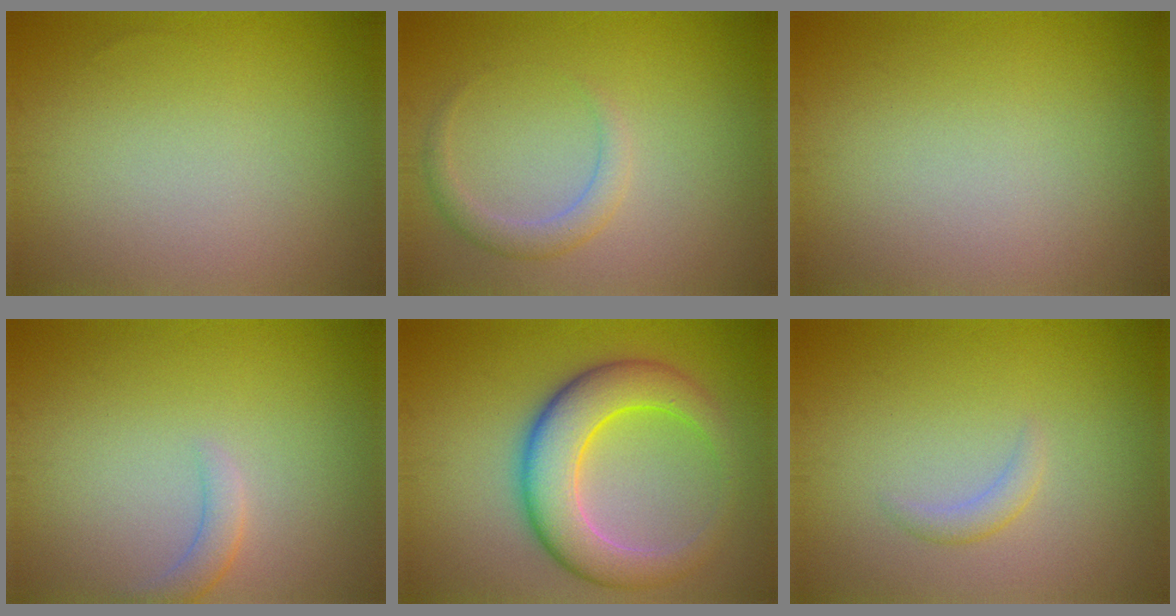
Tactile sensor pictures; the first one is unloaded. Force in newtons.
{"total": 1.9, "press": 1.9, "slide": 0.1}
{"total": 0.0}
{"total": 1.6, "press": 1.5, "slide": 0.2}
{"total": 7.5, "press": 7.5, "slide": 0.3}
{"total": 1.2, "press": 1.2, "slide": 0.0}